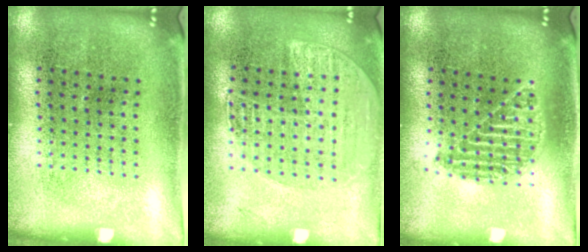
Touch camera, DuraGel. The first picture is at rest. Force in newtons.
{"total": 1.3, "press": 1.3, "slide": 0.2}
{"total": 1.1, "press": 1.0, "slide": 0.5}